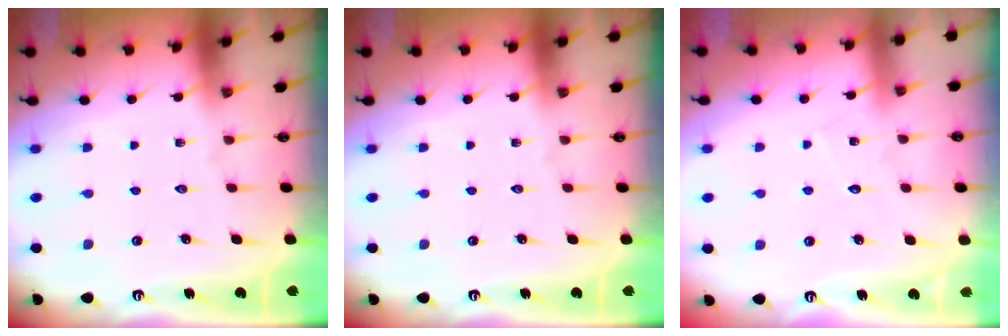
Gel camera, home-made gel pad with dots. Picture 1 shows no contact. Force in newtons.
{"total": 0.0}
{"total": 4.3, "press": 4.3, "slide": 0.3}